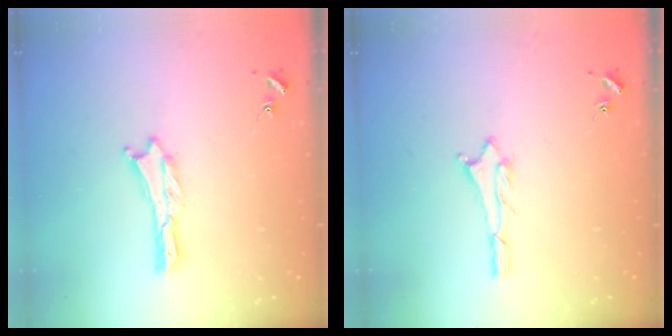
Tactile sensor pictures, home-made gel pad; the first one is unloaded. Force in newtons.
{"total": 1.1, "press": 1.1, "slide": 0.1}